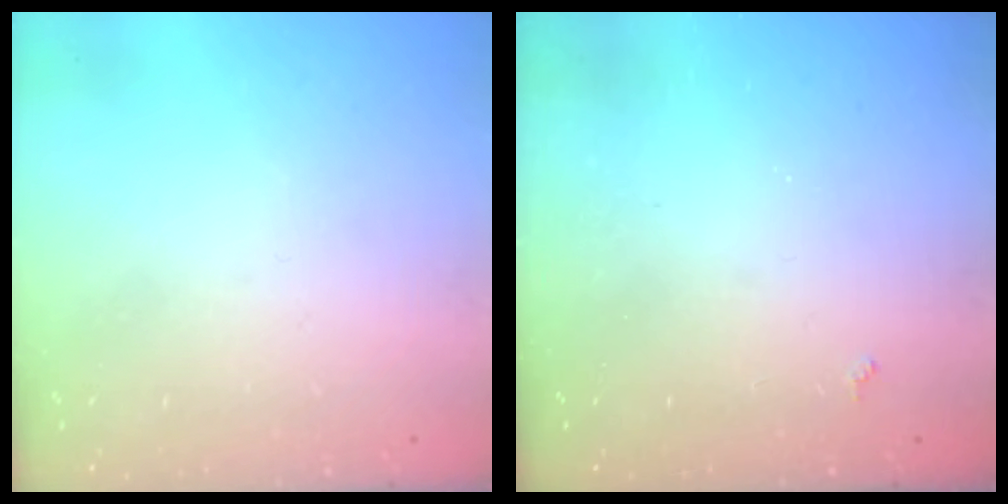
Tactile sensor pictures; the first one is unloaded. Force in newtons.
{"total": 2.0, "press": 1.9, "slide": 0.5}